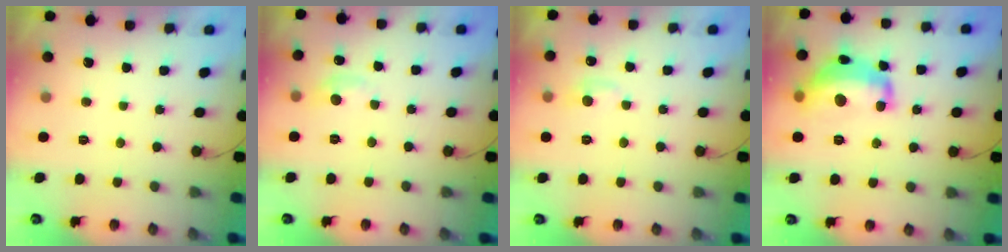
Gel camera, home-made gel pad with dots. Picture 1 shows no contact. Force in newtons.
{"total": 6.6, "press": 6.6, "slide": 0.9}
{"total": 5.5, "press": 5.5, "slide": 0.7}
{"total": 15.0, "press": 15.0, "slide": 1.1}